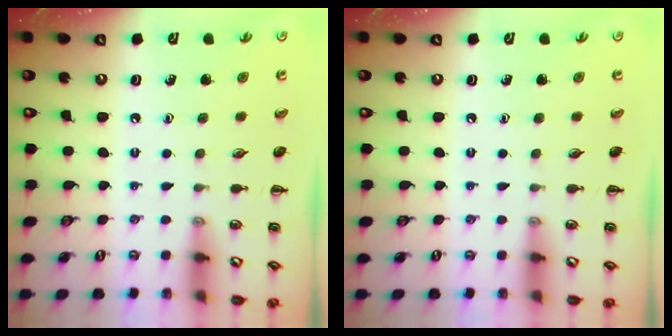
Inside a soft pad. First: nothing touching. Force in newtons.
{"total": 0.0}